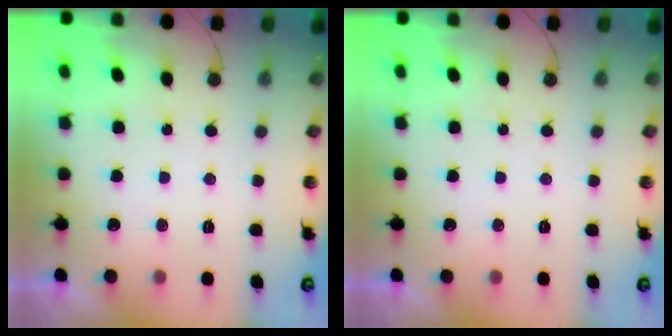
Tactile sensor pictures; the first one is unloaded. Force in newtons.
{"total": 0.0}